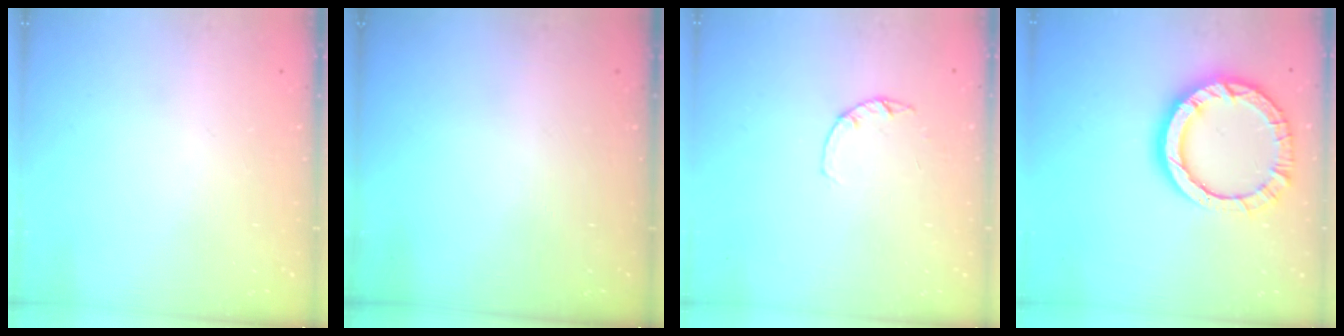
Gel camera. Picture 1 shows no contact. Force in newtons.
{"total": 0.0}
{"total": 2.2, "press": 2.2, "slide": 0.4}
{"total": 13.7, "press": 13.6, "slide": 1.4}